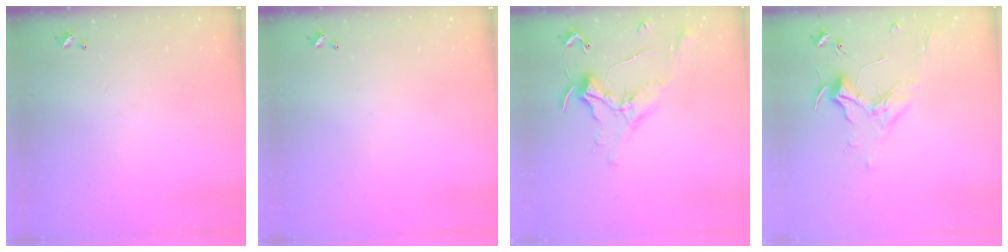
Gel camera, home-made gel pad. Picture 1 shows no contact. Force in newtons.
{"total": 0.0}
{"total": 1.1, "press": 1.0, "slide": 0.4}
{"total": 1.8, "press": 1.6, "slide": 0.8}